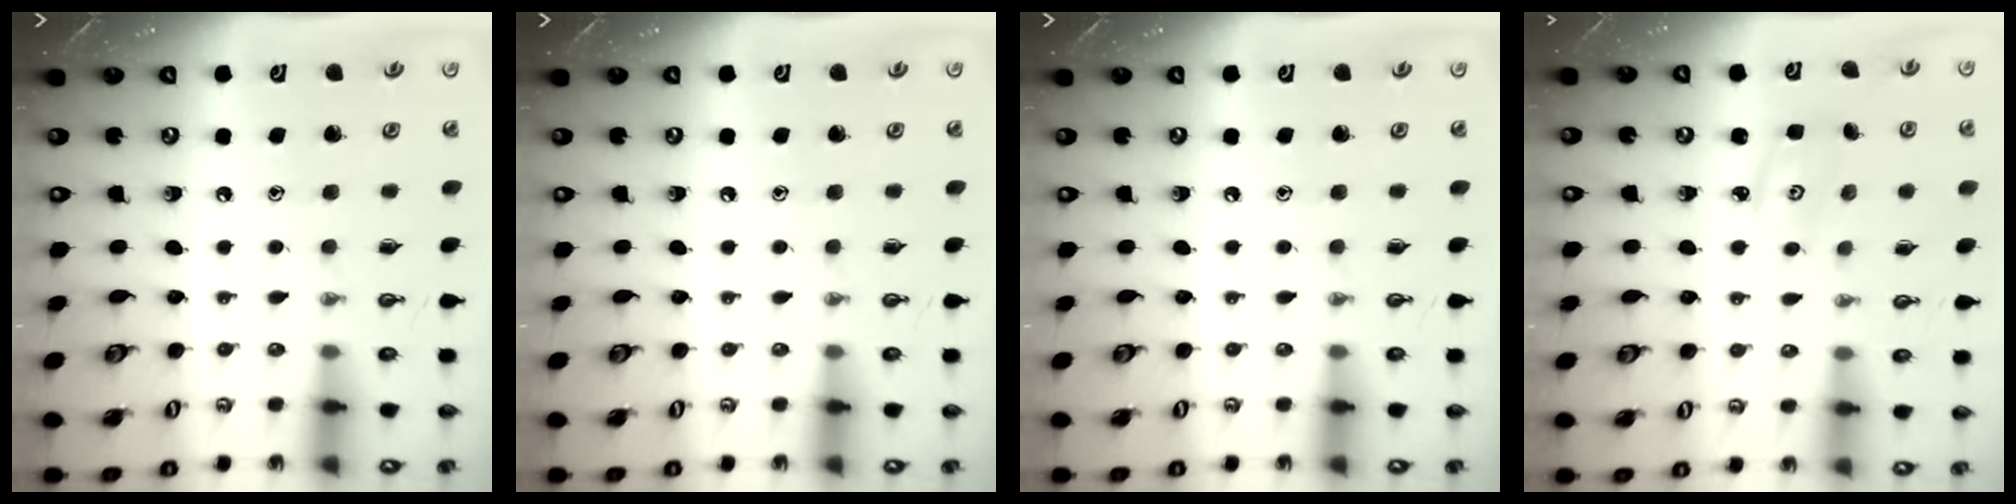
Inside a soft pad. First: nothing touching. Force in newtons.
{"total": 0.0}
{"total": 0.0}
{"total": 2.9, "press": 2.8, "slide": 0.4}